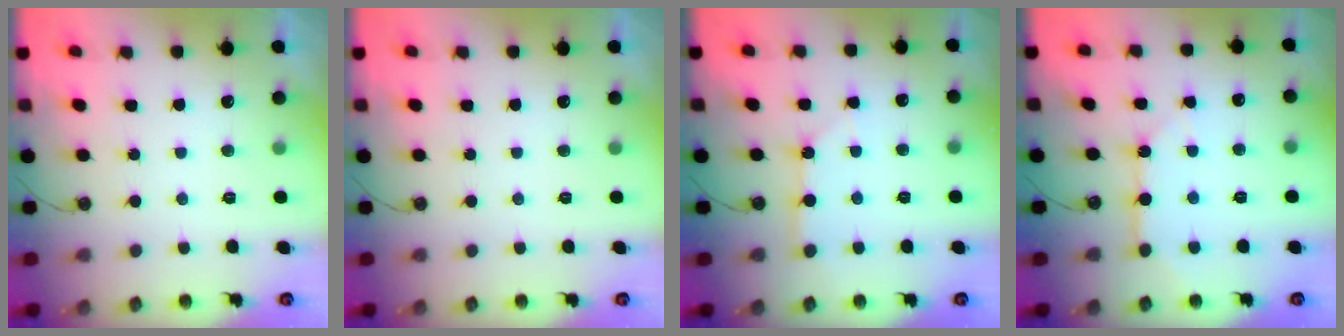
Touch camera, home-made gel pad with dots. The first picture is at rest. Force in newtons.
{"total": 0.0}
{"total": 2.7, "press": 2.7, "slide": 0.4}
{"total": 7.6, "press": 7.5, "slide": 0.8}